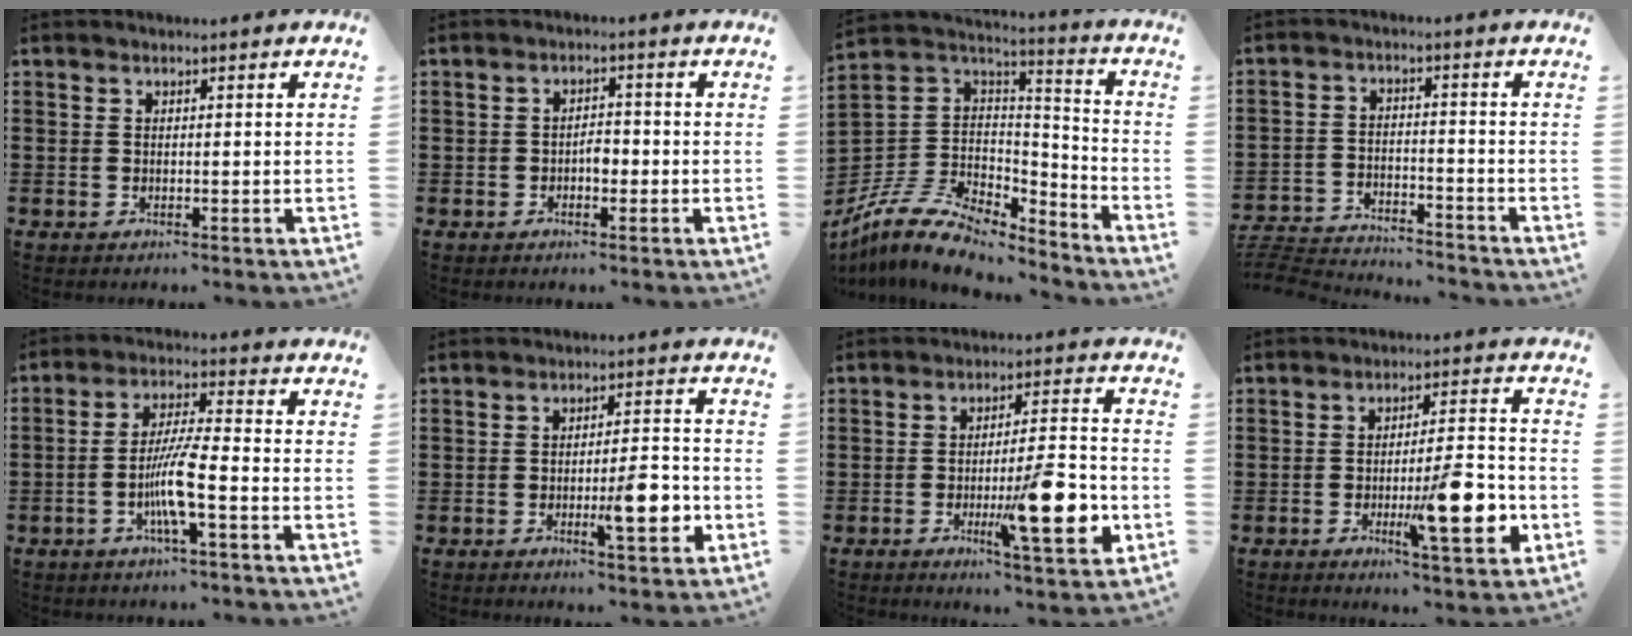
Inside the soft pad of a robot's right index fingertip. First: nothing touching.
{"total": 2.3, "force": [-0.8, 1.1, 1.9], "torque": [-0.036, 0.004, -0.016]}
{"total": 10.3, "force": [-7.9, 4.6, 4.7], "torque": [-0.111, 0.011, -0.156]}
{"total": 4.2, "force": [-4.1, 0.2, 0.5], "torque": [-0.028, -0.005, -0.092]}
{"total": 7.7, "force": [-2.6, 0.8, 7.2], "torque": [-0.148, -0.010, -0.055]}
{"total": 8.2, "force": [-2.4, 2.0, 7.6], "torque": [-0.102, -0.002, -0.036]}
{"total": 13.8, "force": [-3.9, 2.8, 12.9], "torque": [-0.190, -0.006, -0.062]}
{"total": 12.7, "force": [-3.7, 2.7, 11.8], "torque": [-0.175, -0.009, -0.062]}